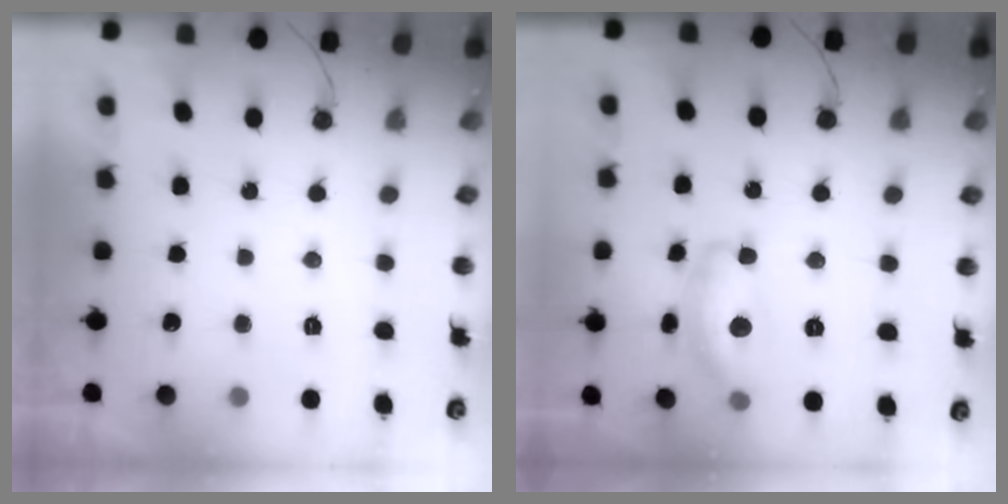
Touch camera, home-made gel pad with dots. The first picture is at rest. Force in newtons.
{"total": 14.0, "press": 13.9, "slide": 1.0}